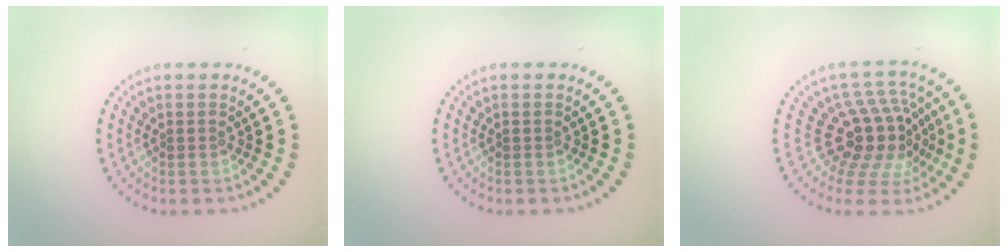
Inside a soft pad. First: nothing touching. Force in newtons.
{"total": 0.0}
{"total": 5.3, "press": 3.9, "slide": 3.6}